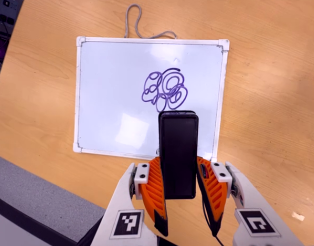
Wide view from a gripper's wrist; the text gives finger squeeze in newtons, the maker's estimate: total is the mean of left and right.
{"total": 4.6, "left": 3.4, "right": 5.9}